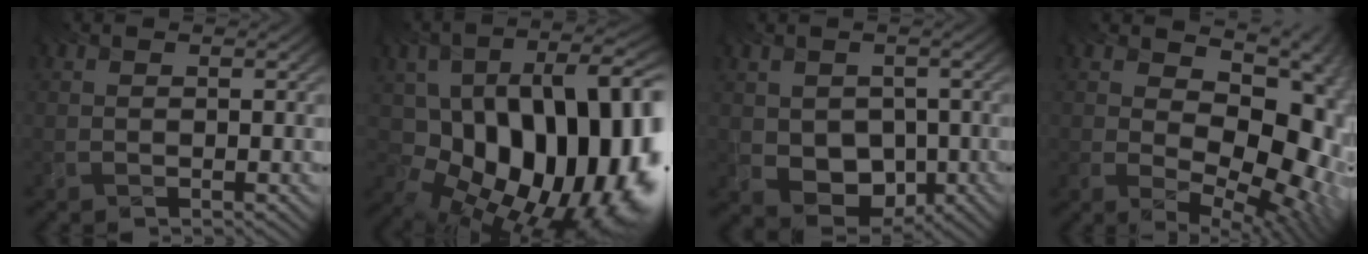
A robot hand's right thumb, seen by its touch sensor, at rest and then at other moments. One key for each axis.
{"total": 18.7, "fx": -2.6, "fy": 11.1, "fz": 14.8, "tx": -0.188, "ty": -0.025, "tz": -0.021}
{"total": 6.7, "fx": -1.2, "fy": 5.3, "fz": 4.0, "tx": -0.100, "ty": -0.027, "tz": -0.014}
{"total": 13.3, "fx": 1.8, "fy": 8.3, "fz": 10.2, "tx": -0.130, "ty": -0.013, "tz": 0.033}